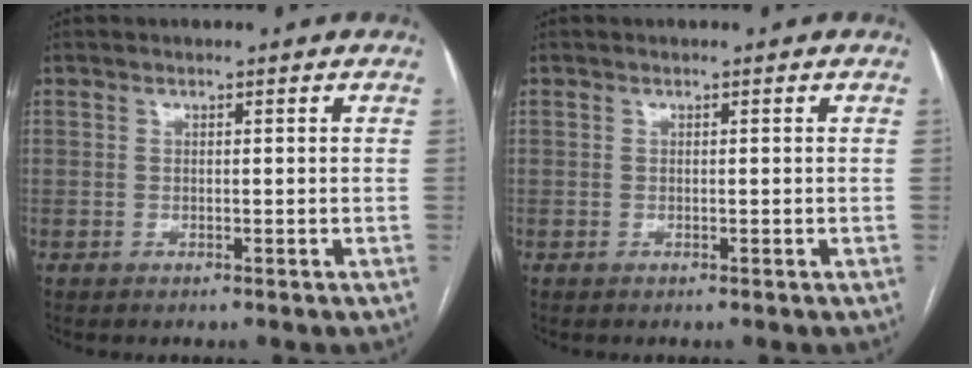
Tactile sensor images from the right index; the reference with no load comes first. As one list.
[{"total": 0.0}]